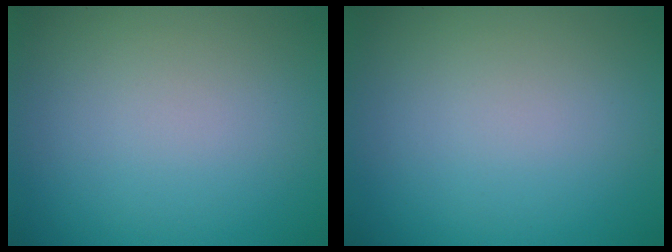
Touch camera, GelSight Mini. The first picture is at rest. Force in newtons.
{"total": 0.0}